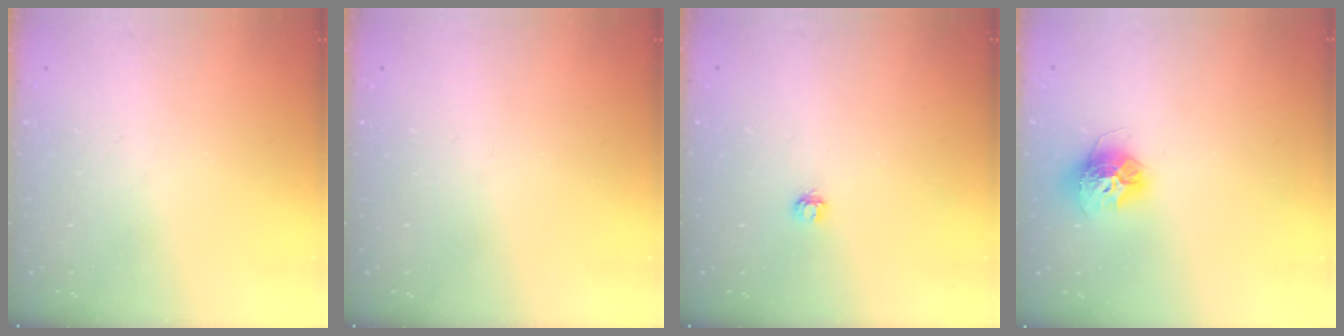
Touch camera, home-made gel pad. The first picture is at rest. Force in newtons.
{"total": 0.0}
{"total": 3.2, "press": 3.2, "slide": 0.3}
{"total": 12.0, "press": 11.9, "slide": 1.1}